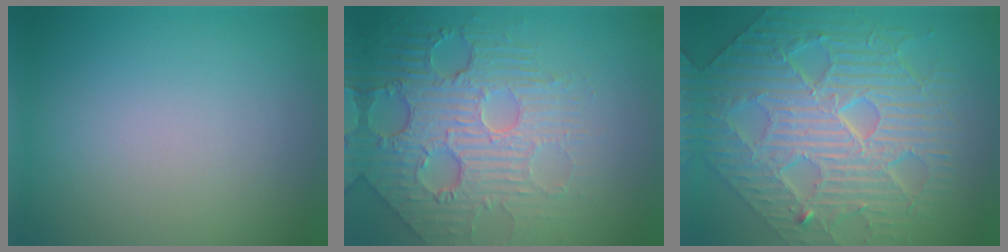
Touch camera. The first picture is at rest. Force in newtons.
{"total": 6.9, "press": 5.3, "slide": 4.4}
{"total": 10.8, "press": 7.4, "slide": 7.9}